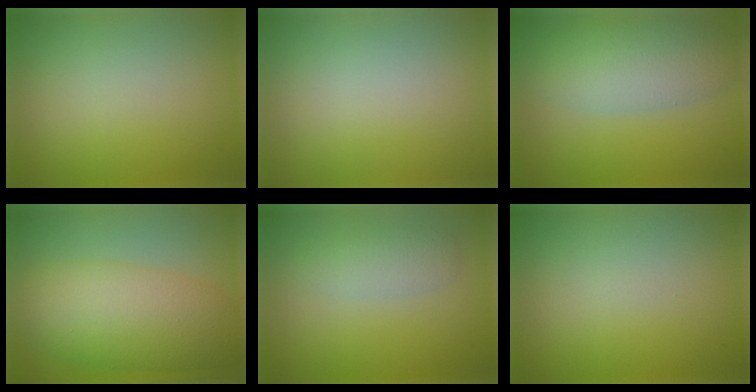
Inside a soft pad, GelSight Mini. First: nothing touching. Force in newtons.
{"total": 0.0}
{"total": 5.5, "press": 5.5, "slide": 0.3}
{"total": 8.6, "press": 8.6, "slide": 0.2}
{"total": 2.1, "press": 2.1, "slide": 0.2}
{"total": 0.0}